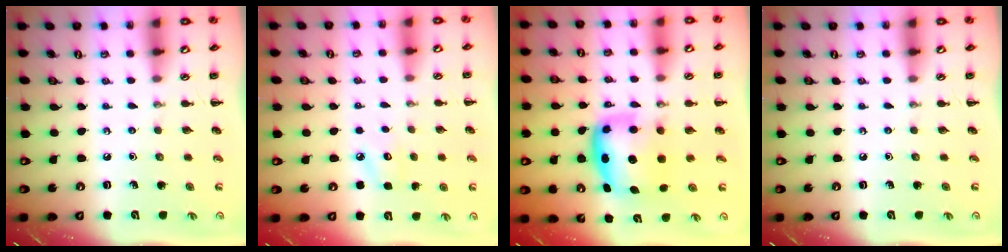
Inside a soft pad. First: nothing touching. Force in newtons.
{"total": 5.8, "press": 5.6, "slide": 1.6}
{"total": 6.8, "press": 6.6, "slide": 1.4}
{"total": 0.0}